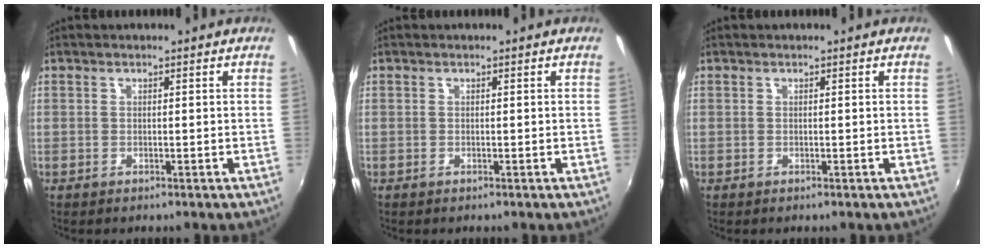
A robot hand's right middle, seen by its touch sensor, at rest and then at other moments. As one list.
[{"total": 0.0}, {"total": 0.0}]